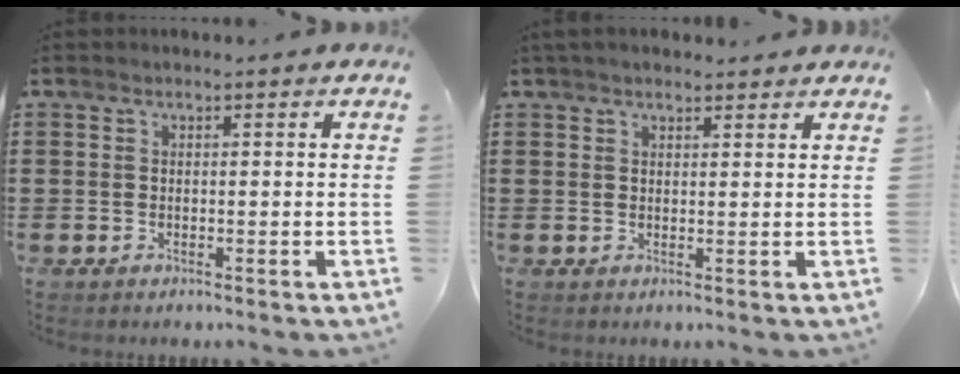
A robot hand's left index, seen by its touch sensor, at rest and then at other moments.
{"total": 2.2, "force": [1.9, 0.7, 0.8], "torque": [-0.019, 0.005, 0.037]}